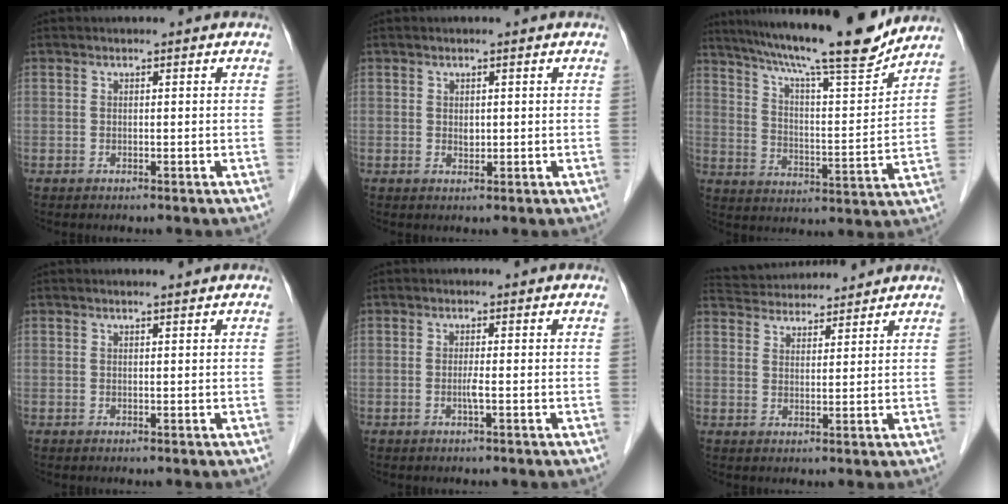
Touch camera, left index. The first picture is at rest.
{"total": 1.0, "force": [0.2, 0.6, 0.7], "torque": [-0.012, -0.001, 0.006]}
{"total": 19.4, "force": [16.7, 0.7, 9.9], "torque": [-0.163, -0.003, 0.251]}
{"total": 1.1, "force": [1.0, -0.1, 0.5], "torque": [-0.011, 0.005, 0.019]}
{"total": 1.3, "force": [-0.4, -0.3, 1.2], "torque": [-0.027, -0.002, -0.008]}
{"total": 9.8, "force": [9.4, 1.7, 1.9], "torque": [-0.035, 0.033, 0.146]}